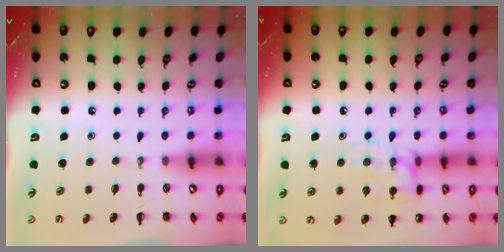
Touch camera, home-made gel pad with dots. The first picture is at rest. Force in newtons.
{"total": 13.3, "press": 13.2, "slide": 0.7}